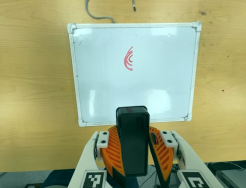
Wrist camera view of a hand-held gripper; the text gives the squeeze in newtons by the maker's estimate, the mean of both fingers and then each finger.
{"total": 10.8, "left": 11.1, "right": 10.6}